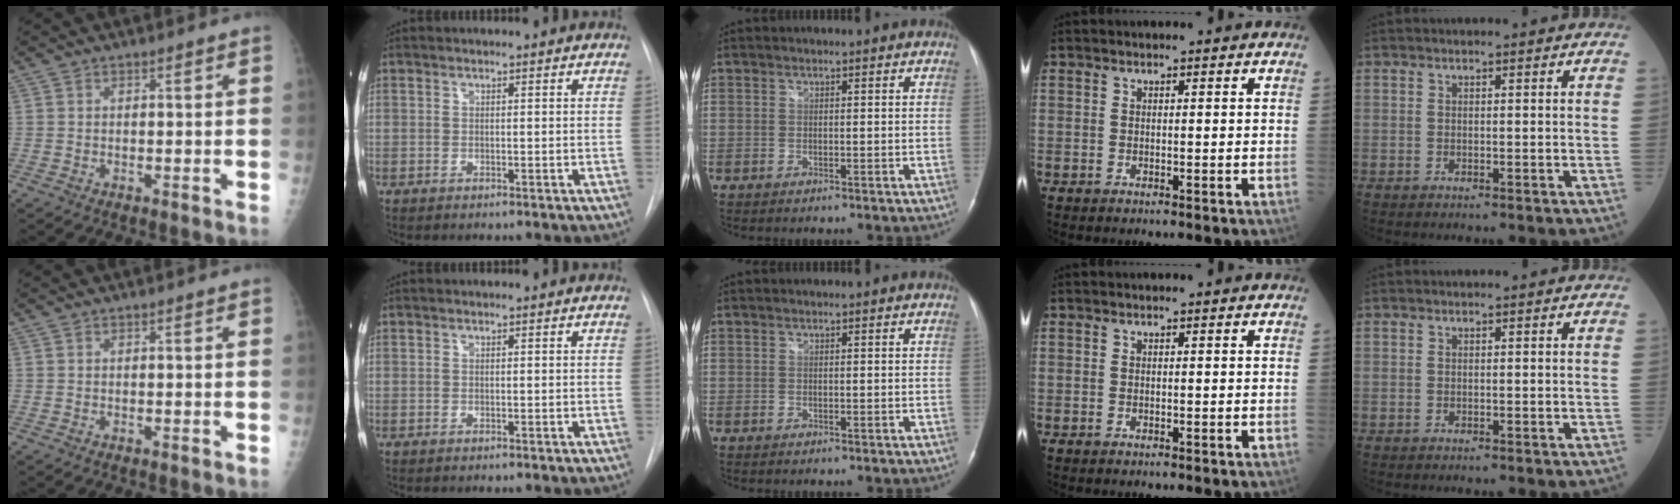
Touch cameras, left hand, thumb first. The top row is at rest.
{}